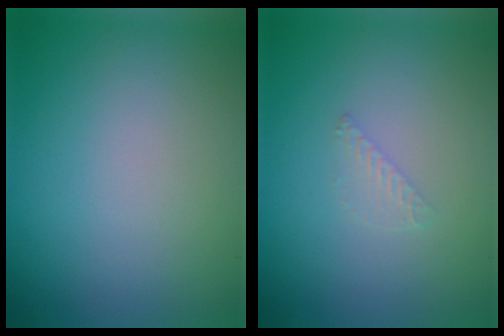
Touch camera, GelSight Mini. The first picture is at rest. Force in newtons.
{"total": 0.8, "press": 0.8, "slide": 0.0}